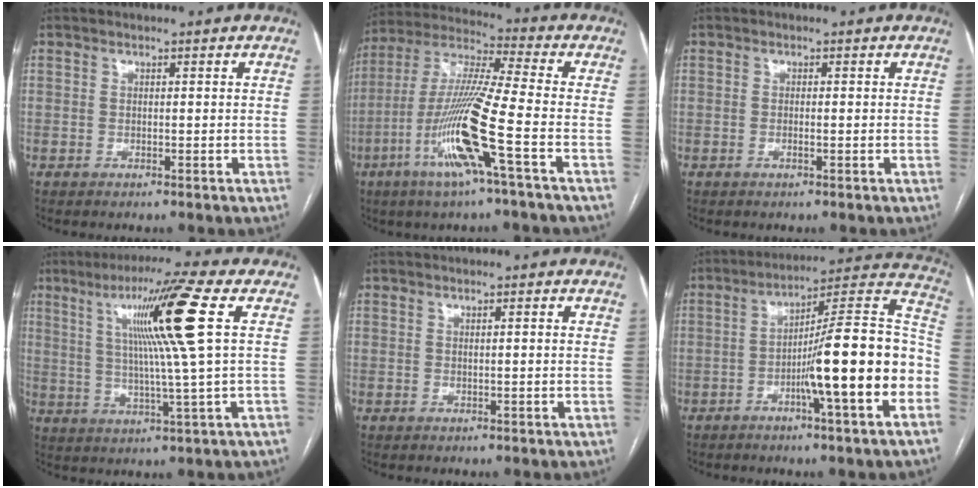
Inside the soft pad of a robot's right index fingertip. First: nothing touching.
{"total": 15.2, "force": [-5.8, -0.7, 14.0], "torque": [-0.289, -0.011, -0.116]}
{"total": 0.6, "force": [-0.2, 0.0, 0.6], "torque": [-0.012, 0.002, -0.002]}
{"total": 13.0, "force": [3.9, -2.2, 12.2], "torque": [-0.206, 0.010, 0.068]}
{"total": 1.1, "force": [0.4, 0.0, 1.0], "torque": [-0.020, 0.006, 0.004]}
{"total": 18.1, "force": [-5.0, 0.2, 17.4], "torque": [-0.230, 0.022, -0.078]}